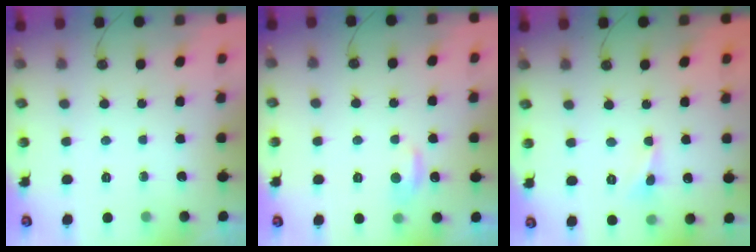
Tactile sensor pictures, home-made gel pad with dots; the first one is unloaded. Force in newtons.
{"total": 0.8, "press": 0.1, "slide": 0.8}
{"total": 1.2, "press": 1.1, "slide": 0.5}